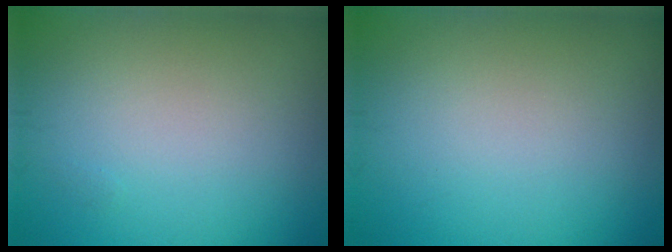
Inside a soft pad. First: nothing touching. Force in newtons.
{"total": 0.0}